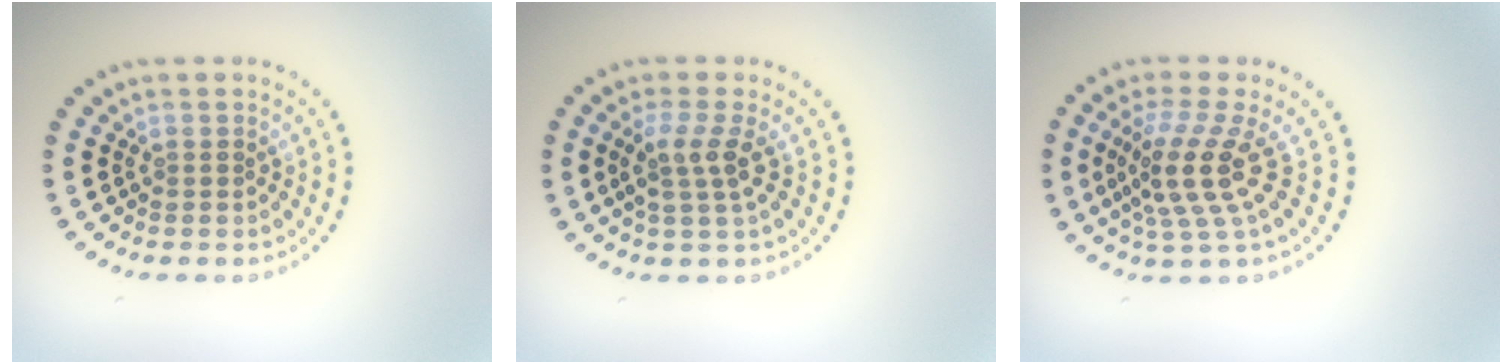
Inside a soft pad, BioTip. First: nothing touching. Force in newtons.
{"total": 2.6, "press": 2.0, "slide": 1.6}
{"total": 4.5, "press": 3.3, "slide": 3.1}